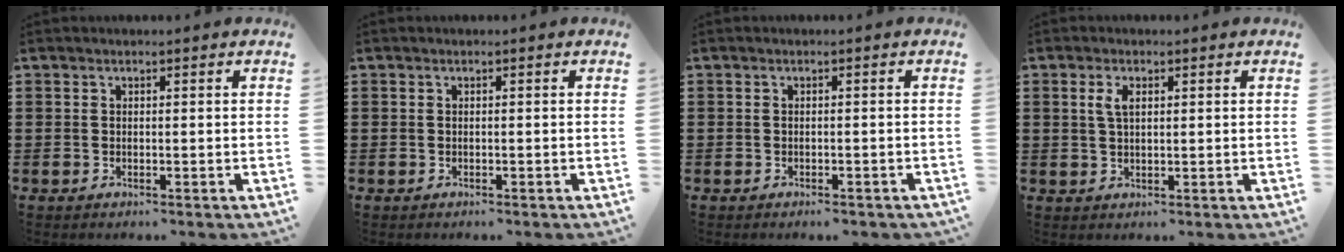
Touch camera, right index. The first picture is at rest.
{"total": 0.0}
{"total": 0.9, "force": [-0.9, 0.2, 0.2], "torque": [-0.008, -0.004, -0.017]}
{"total": 2.9, "force": [0.8, 1.3, 2.5], "torque": [-0.054, 0.008, 0.011]}